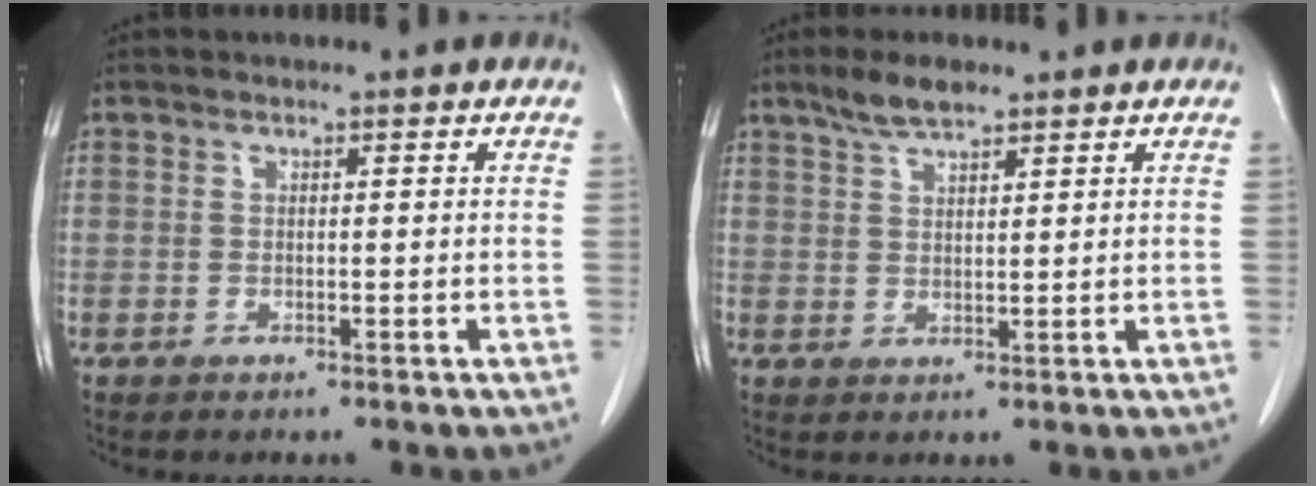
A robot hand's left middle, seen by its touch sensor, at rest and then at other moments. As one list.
[{"total": 4.5, "force": [3.5, 1.1, 2.6], "torque": [-0.060, 0.007, 0.066]}]